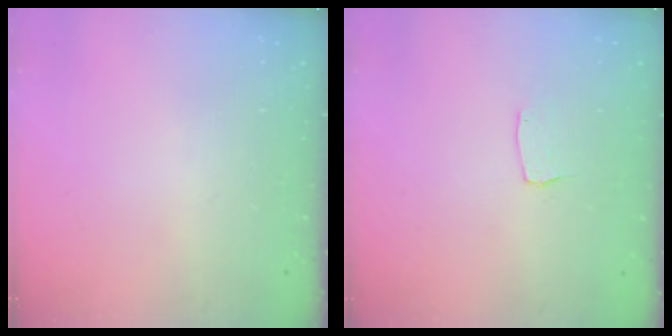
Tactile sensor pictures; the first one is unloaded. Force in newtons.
{"total": 3.6, "press": 3.6, "slide": 0.3}